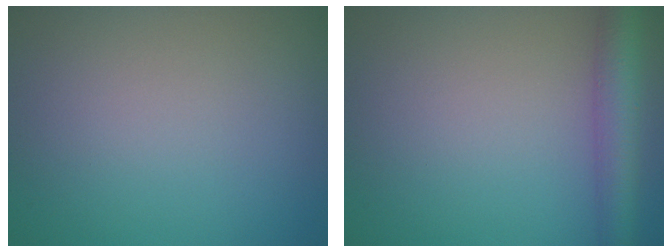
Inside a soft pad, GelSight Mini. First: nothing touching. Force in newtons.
{"total": 4.4, "press": 4.4, "slide": 0.1}